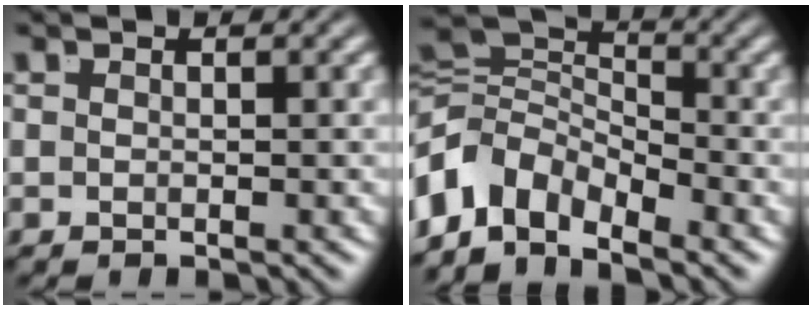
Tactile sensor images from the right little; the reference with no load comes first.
{"total": 10.3, "force": [-2.0, 8.2, 5.9], "torque": [-0.132, -0.037, -0.034]}